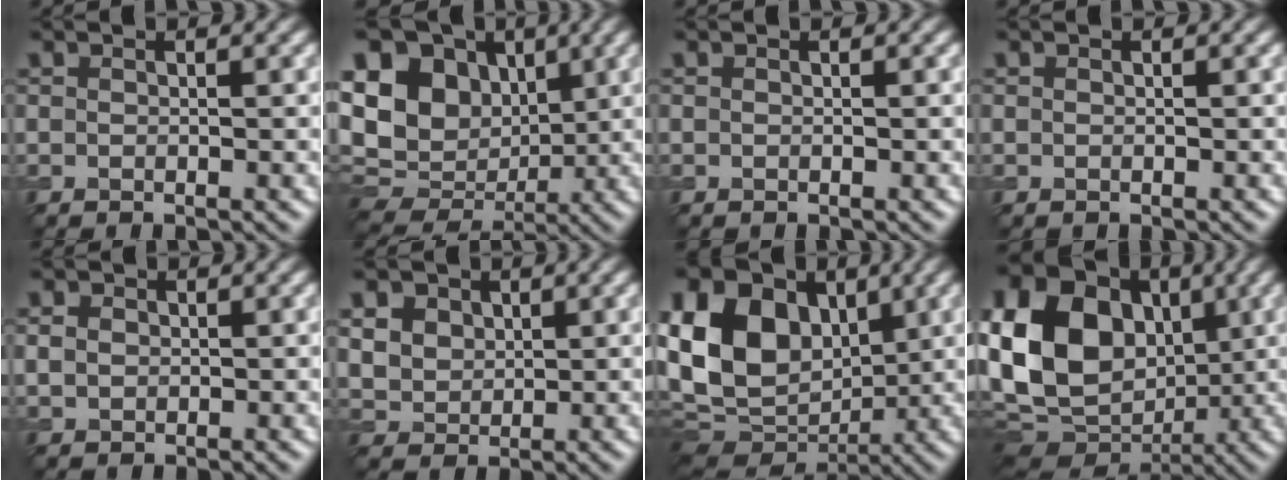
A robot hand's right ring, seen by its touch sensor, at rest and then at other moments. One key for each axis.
{"total": 15.2, "fx": 3.4, "fy": 11.8, "fz": 9.1, "tx": -0.185, "ty": 0.021, "tz": 0.056}
{"total": 0.0}
{"total": 0.0}
{"total": 1.7, "fx": 0.2, "fy": 1.5, "fz": 0.8, "tx": -0.015, "ty": -0.002, "tz": 0.004}
{"total": 8.4, "fx": 3.8, "fy": 6.4, "fz": 4.0, "tx": -0.106, "ty": 0.023, "tz": 0.059}
{"total": 15.5, "fx": 2.0, "fy": 11.5, "fz": 10.2, "tx": -0.215, "ty": 0.026, "tz": 0.040}
{"total": 18.0, "fx": 0.9, "fy": 13.9, "fz": 11.4, "tx": -0.239, "ty": 0.020, "tz": 0.008}